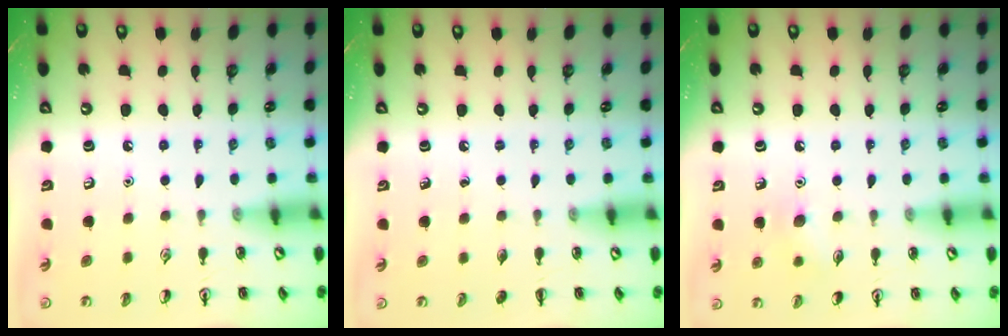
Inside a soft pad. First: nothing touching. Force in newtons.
{"total": 0.0}
{"total": 6.8, "press": 6.5, "slide": 2.0}